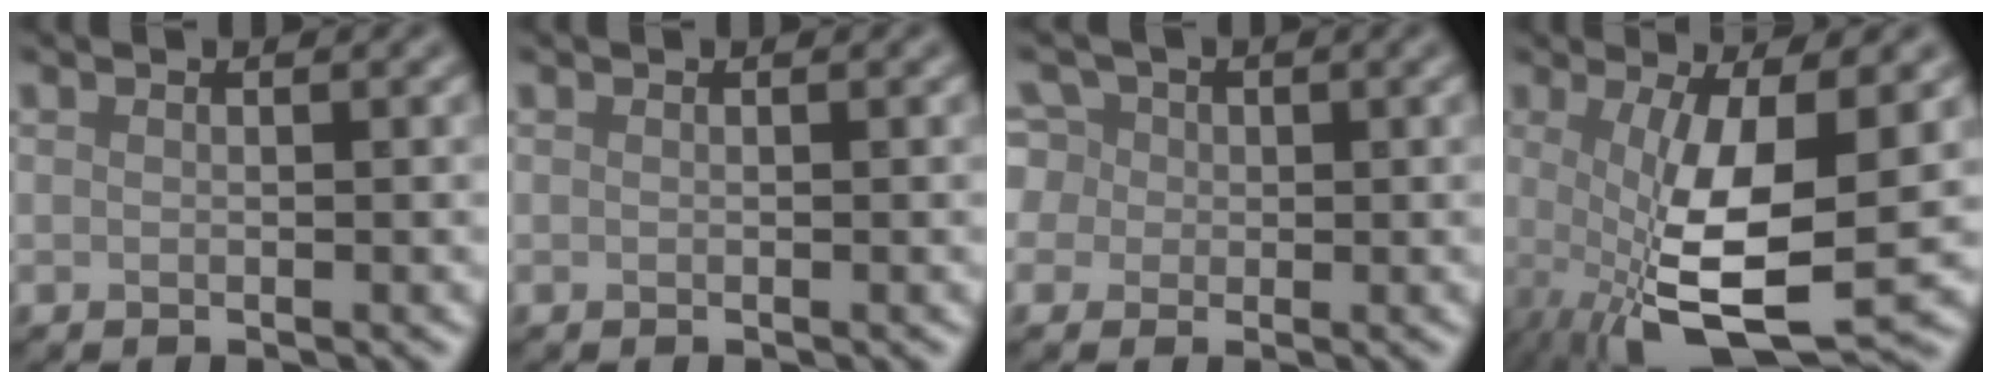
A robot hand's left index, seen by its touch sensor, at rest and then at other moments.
{"total": 0.0}
{"total": 5.6, "force": [1.6, 4.9, 2.2], "torque": [-0.038, 0.038, -0.002]}
{"total": 9.0, "force": [-0.9, 2.7, 8.6], "torque": [-0.165, -0.017, -0.012]}